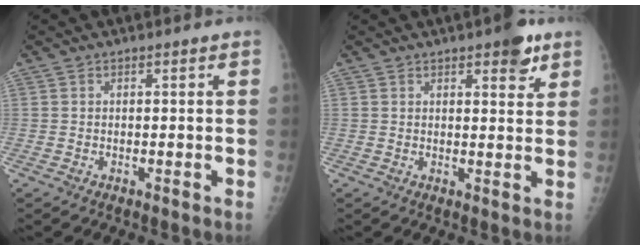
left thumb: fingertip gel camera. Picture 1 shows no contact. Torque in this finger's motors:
{"motor_torque": [1.78, 1.21, 0.64, -0.18, 0.00]}